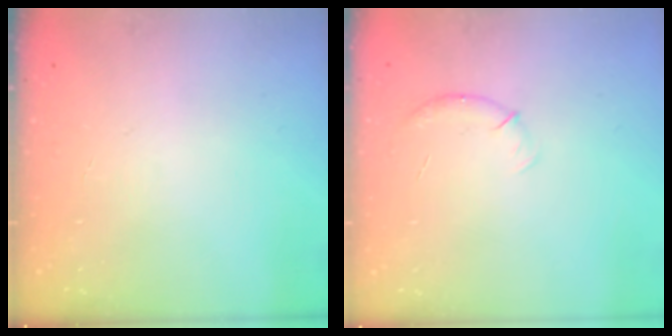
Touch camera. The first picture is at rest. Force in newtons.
{"total": 6.1, "press": 5.9, "slide": 1.5}